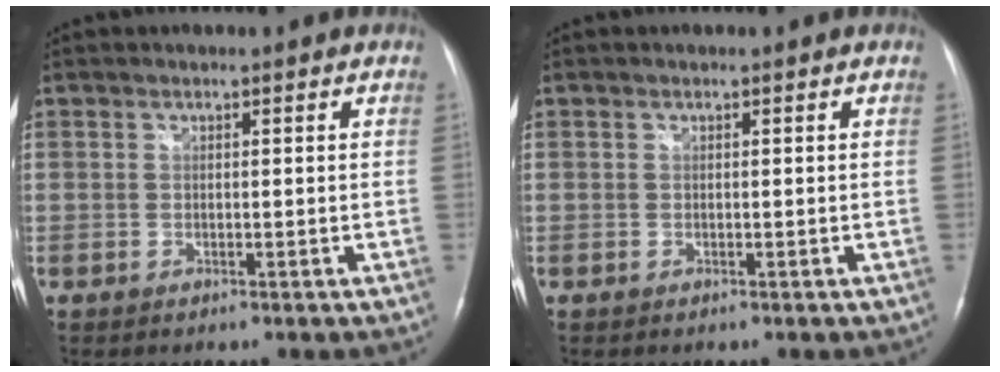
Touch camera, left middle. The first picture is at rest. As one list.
[{"total": 0.0}]